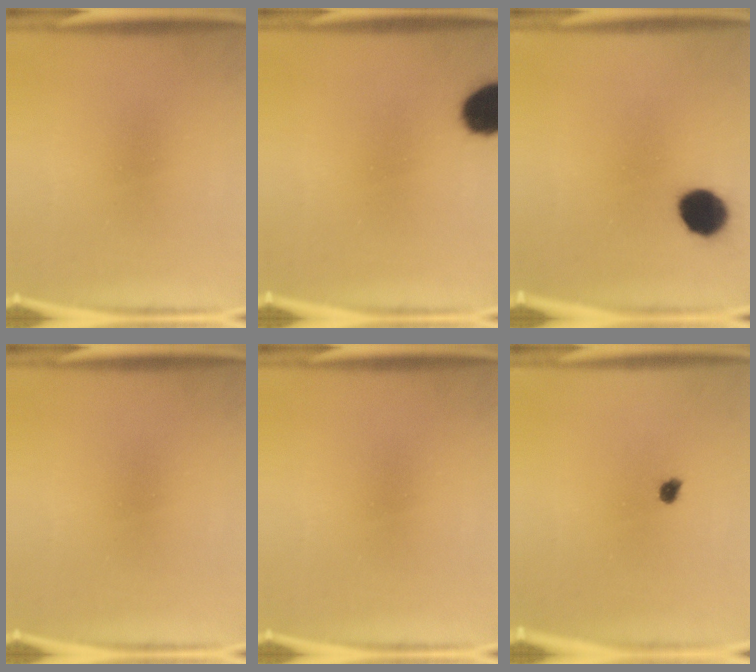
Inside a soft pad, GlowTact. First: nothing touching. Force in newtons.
{"total": 10.5}
{"total": 8.9}
{"total": 0.0}
{"total": 0.0}
{"total": 1.4}